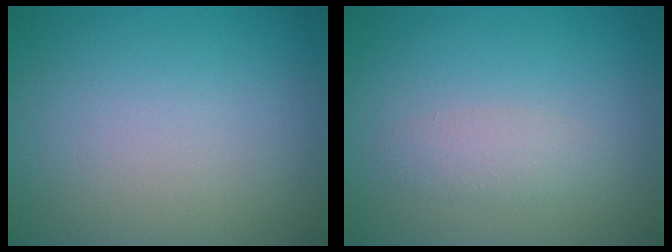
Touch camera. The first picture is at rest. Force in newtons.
{"total": 1.6, "press": 1.6, "slide": 0.2}